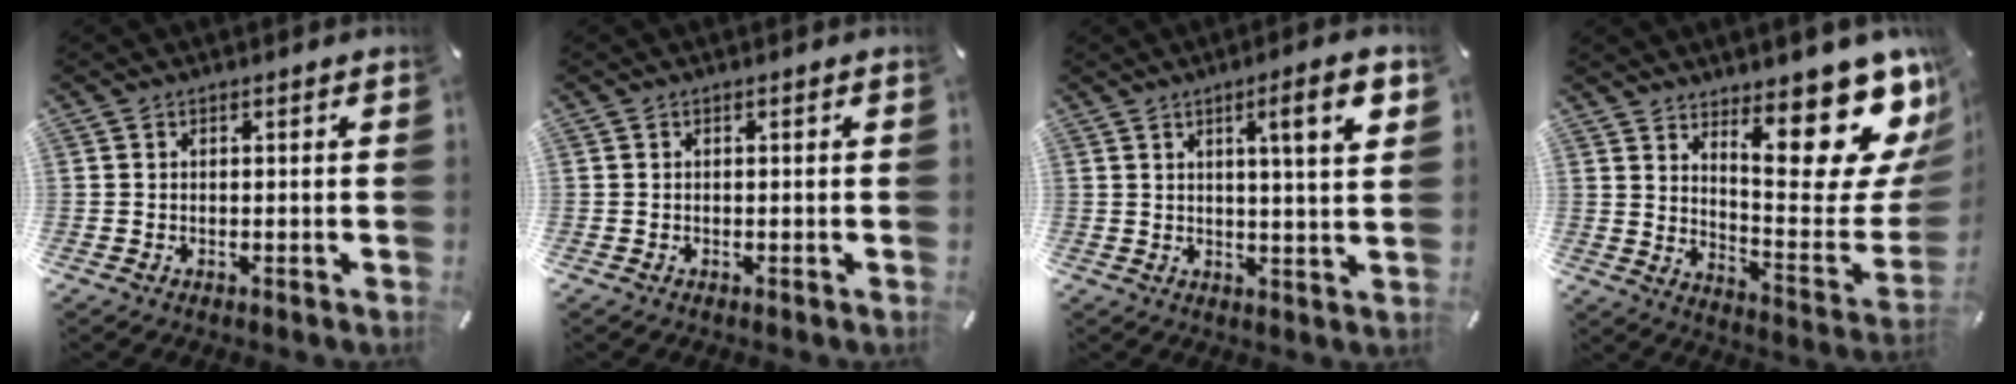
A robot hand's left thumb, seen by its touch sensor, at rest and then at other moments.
{"total": 0.0}
{"total": 10.4, "force": [4.1, 1.2, 9.4], "torque": [-0.146, -0.007, 0.056]}
{"total": 21.7, "force": [14.1, 7.7, 14.6], "torque": [-0.162, -0.124, 0.229]}